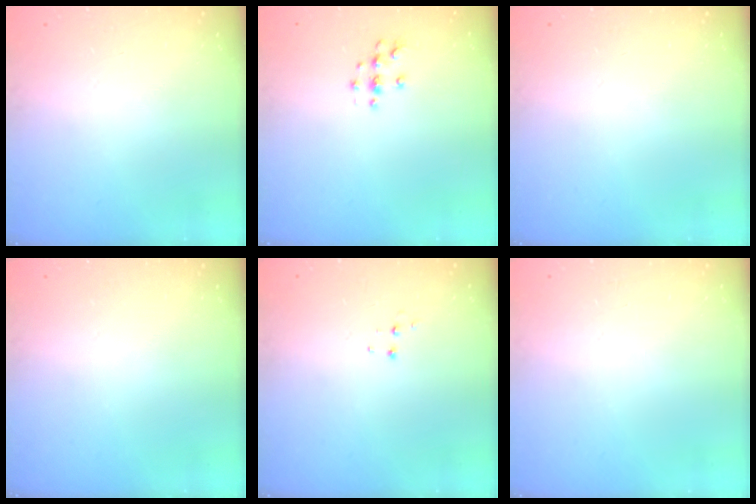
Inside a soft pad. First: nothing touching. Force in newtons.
{"total": 4.2, "press": 4.2, "slide": 0.5}
{"total": 0.0}
{"total": 0.0}
{"total": 3.9, "press": 3.9, "slide": 0.4}
{"total": 0.0}